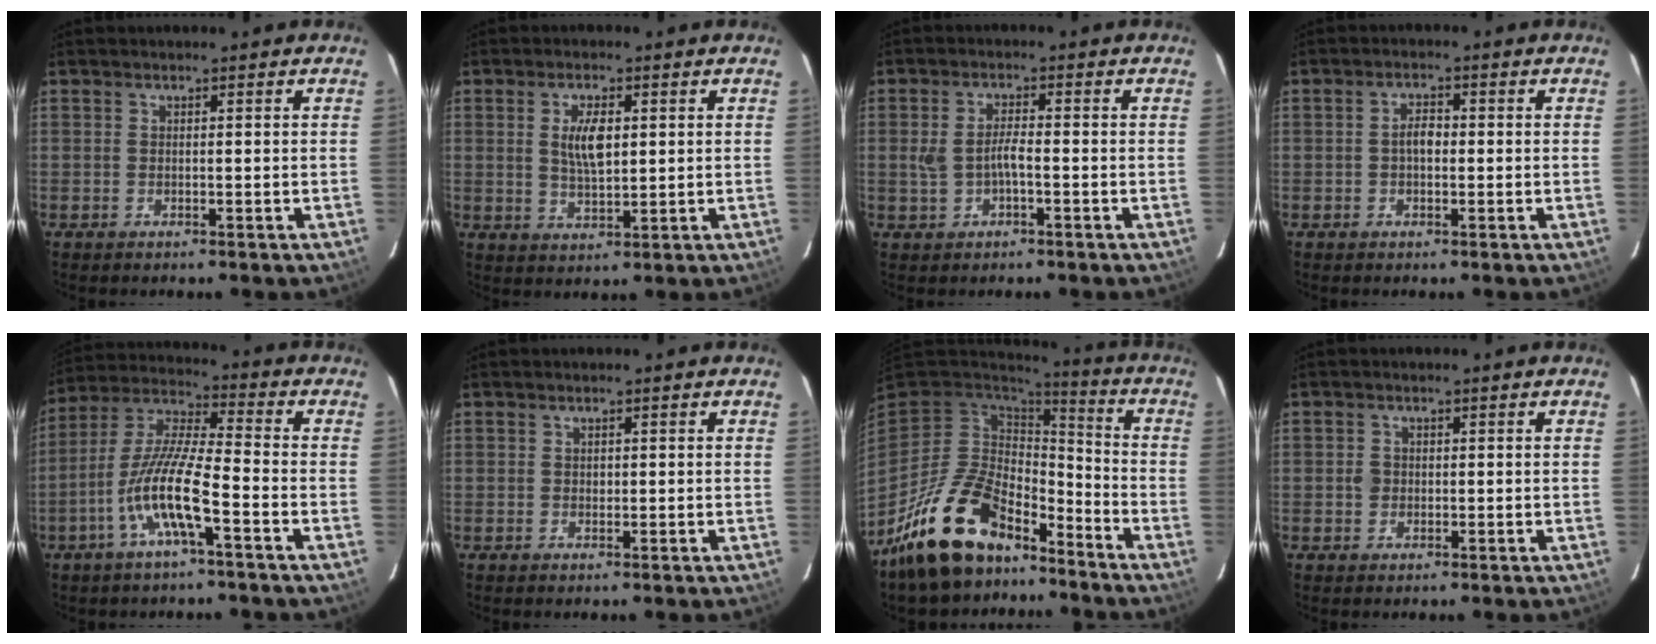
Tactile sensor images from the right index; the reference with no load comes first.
{"total": 5.9, "force": [1.3, 2.6, 5.2], "torque": [-0.093, 0.001, 0.028]}
{"total": 4.1, "force": [-1.0, 1.7, 3.6], "torque": [-0.073, 0.003, -0.013]}
{"total": 2.6, "force": [-0.2, 1.6, 2.1], "torque": [-0.038, 0.010, -0.005]}
{"total": 11.6, "force": [-5.1, 1.4, 10.4], "torque": [-0.215, 0.000, -0.100]}
{"total": 0.7, "force": [0.1, 0.6, 0.2], "torque": [0.000, 0.002, 0.003]}
{"total": 18.6, "force": [-13.4, 8.8, 9.4], "torque": [-0.195, -0.002, -0.223]}
{"total": 1.7, "force": [-0.2, 1.6, 0.3], "torque": [-0.002, 0.003, -0.004]}